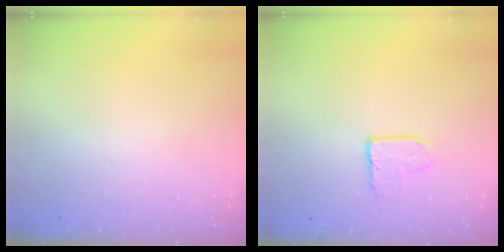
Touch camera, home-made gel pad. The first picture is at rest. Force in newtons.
{"total": 5.1, "press": 5.0, "slide": 0.4}